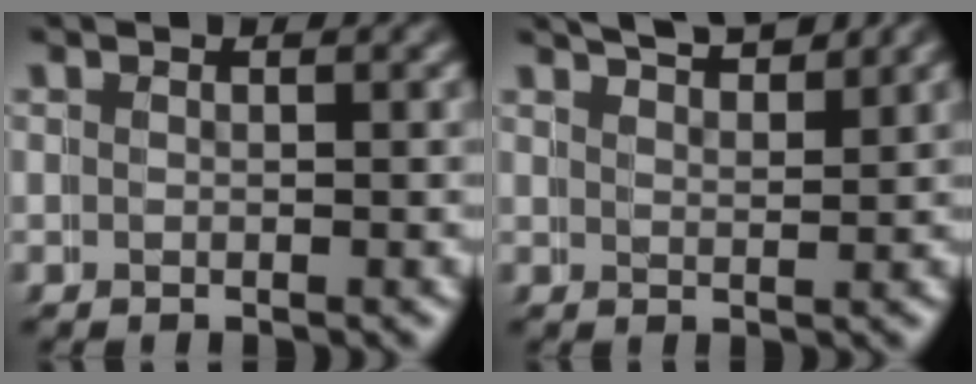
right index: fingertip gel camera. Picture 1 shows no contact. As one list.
[{"total": 4.8, "force": [4.4, 0.9, 1.7], "torque": [-0.026, 0.004, 0.068]}]